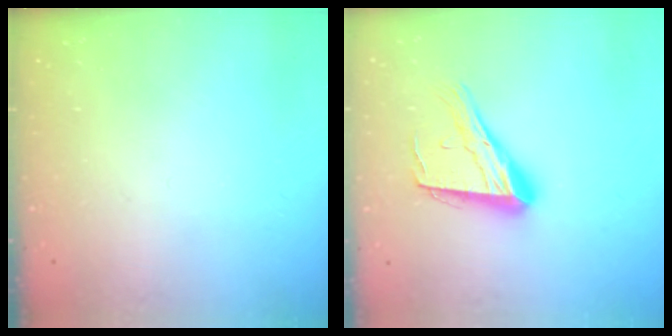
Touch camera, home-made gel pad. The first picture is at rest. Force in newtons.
{"total": 16.9, "press": 16.8, "slide": 1.8}